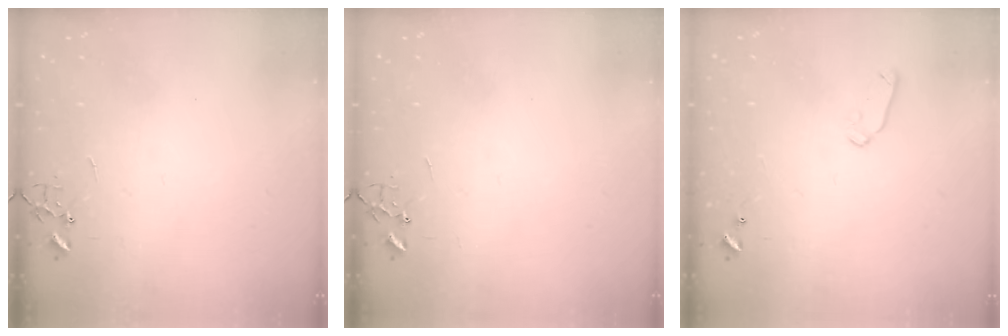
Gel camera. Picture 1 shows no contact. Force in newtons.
{"total": 0.0}
{"total": 6.8, "press": 6.7, "slide": 1.0}